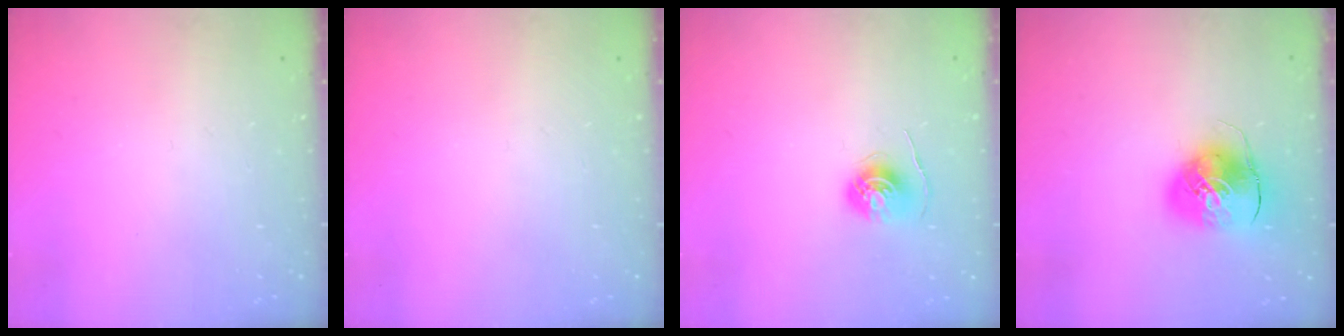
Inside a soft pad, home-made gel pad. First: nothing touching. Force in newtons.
{"total": 0.0}
{"total": 5.7, "press": 5.7, "slide": 0.5}
{"total": 10.4, "press": 10.2, "slide": 1.8}